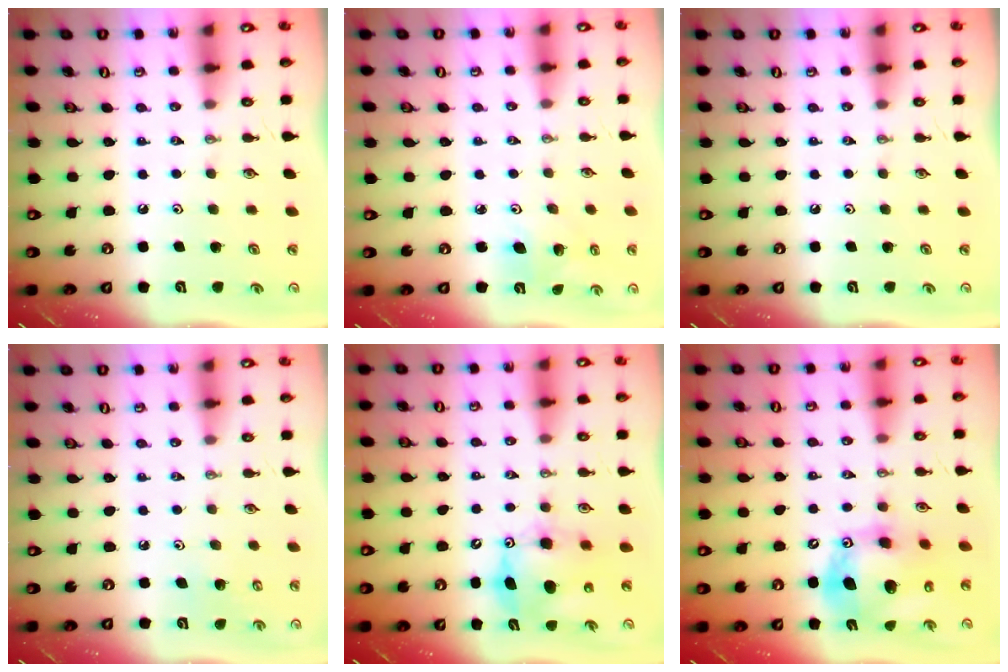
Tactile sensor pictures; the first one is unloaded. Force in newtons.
{"total": 4.9, "press": 4.6, "slide": 1.5}
{"total": 0.0}
{"total": 4.2, "press": 4.2, "slide": 0.4}
{"total": 9.4, "press": 9.4, "slide": 0.7}
{"total": 17.1, "press": 16.9, "slide": 2.8}